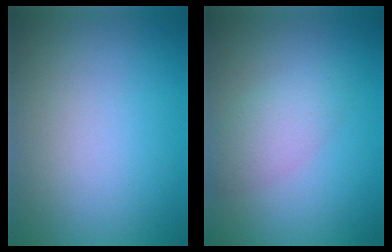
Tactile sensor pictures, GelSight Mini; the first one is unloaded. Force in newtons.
{"total": 2.8, "press": 2.8, "slide": 0.1}